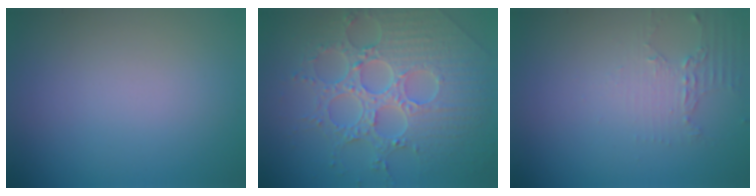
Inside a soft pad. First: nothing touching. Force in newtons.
{"total": 8.5, "press": 6.2, "slide": 5.8}
{"total": 2.1, "press": 1.5, "slide": 1.4}